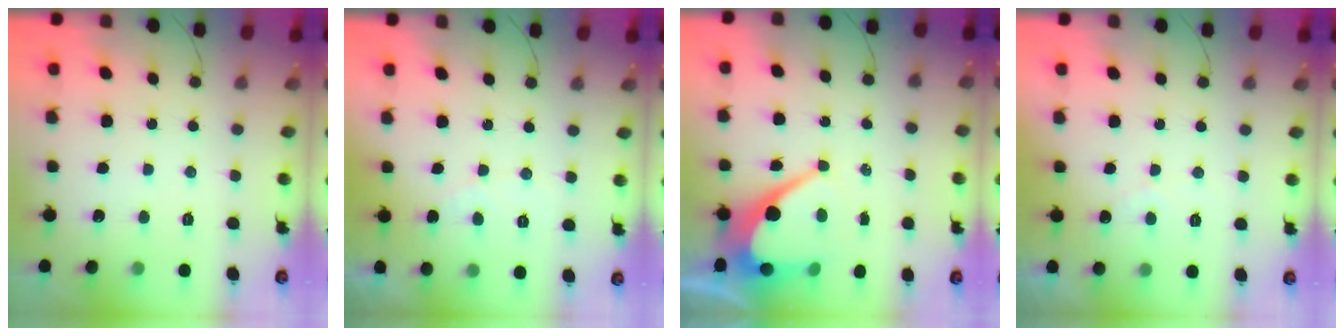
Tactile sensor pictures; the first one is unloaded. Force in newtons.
{"total": 2.2, "press": 2.2, "slide": 0.1}
{"total": 11.5, "press": 11.4, "slide": 0.9}
{"total": 3.0, "press": 3.0, "slide": 0.2}